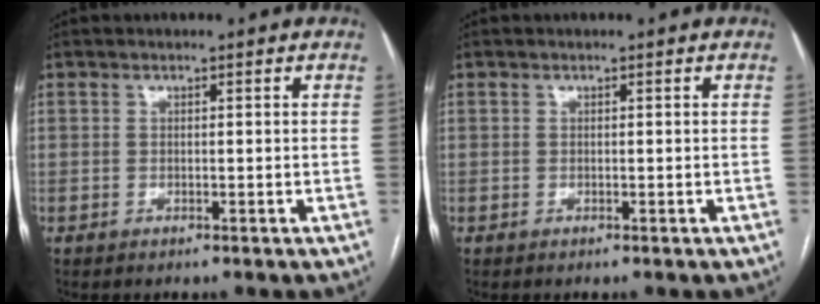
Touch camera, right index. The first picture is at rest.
{"total": 0.0}